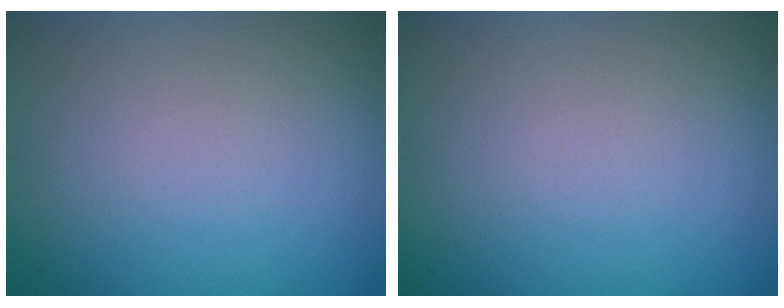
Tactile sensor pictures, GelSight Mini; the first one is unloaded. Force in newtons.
{"total": 0.0}